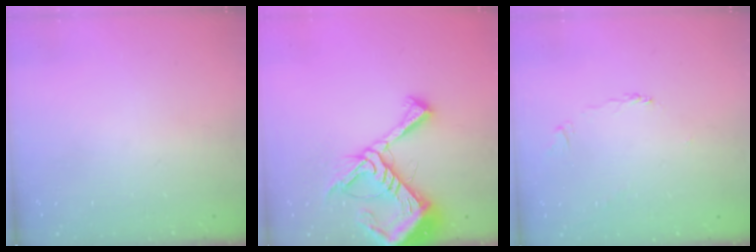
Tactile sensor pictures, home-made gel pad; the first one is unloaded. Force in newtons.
{"total": 14.3, "press": 14.2, "slide": 1.5}
{"total": 2.3, "press": 2.3, "slide": 0.3}